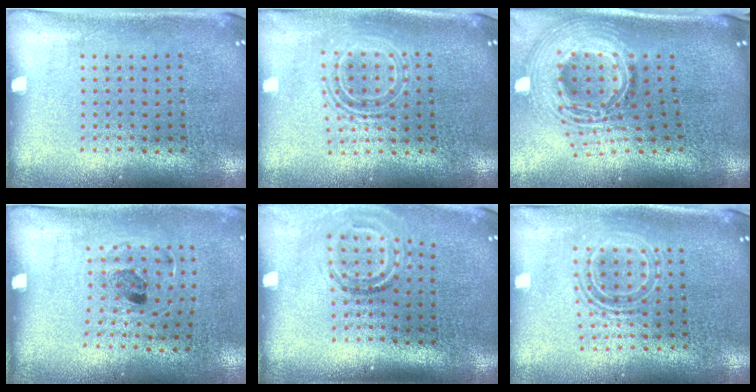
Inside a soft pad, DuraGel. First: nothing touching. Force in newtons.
{"total": 1.6, "press": 1.3, "slide": 1.0}
{"total": 3.1, "press": 2.0, "slide": 2.3}
{"total": 1.2, "press": 0.7, "slide": 0.9}
{"total": 1.9, "press": 1.2, "slide": 1.4}
{"total": 1.6, "press": 1.2, "slide": 1.0}